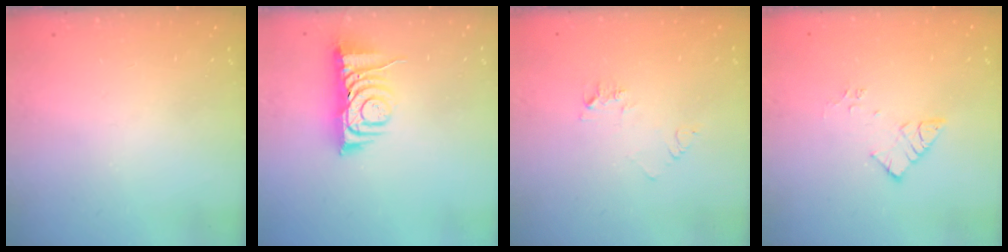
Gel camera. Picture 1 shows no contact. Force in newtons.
{"total": 7.3, "press": 7.3, "slide": 0.6}
{"total": 5.1, "press": 5.0, "slide": 0.5}
{"total": 7.2, "press": 7.2, "slide": 0.5}